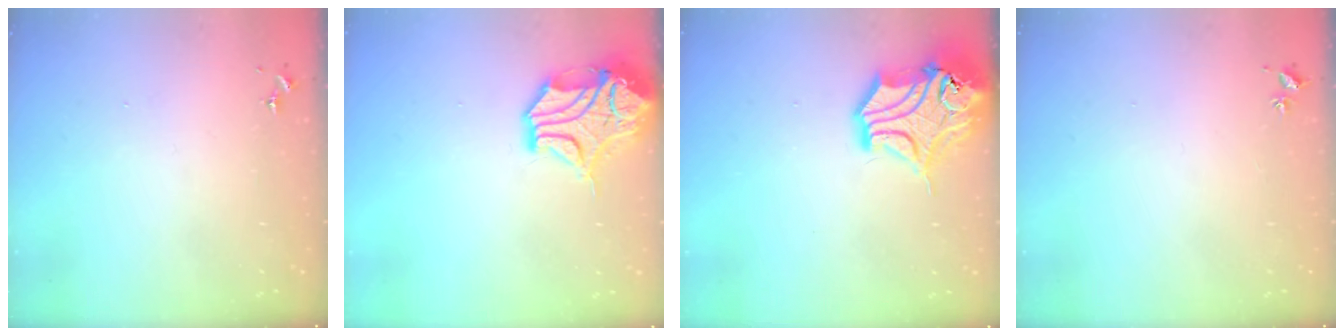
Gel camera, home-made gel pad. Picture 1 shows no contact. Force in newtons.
{"total": 15.8, "press": 15.6, "slide": 2.5}
{"total": 16.7, "press": 16.5, "slide": 2.5}
{"total": 2.0, "press": 2.0, "slide": 0.3}